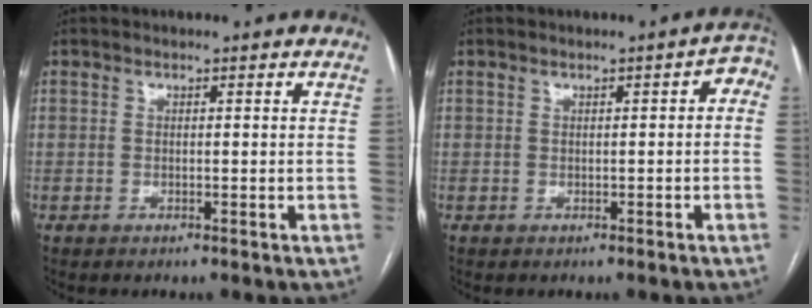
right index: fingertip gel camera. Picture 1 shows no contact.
{"total": 2.8, "force": [0.4, 1.4, 2.4], "torque": [-0.018, 0.016, 0.005]}